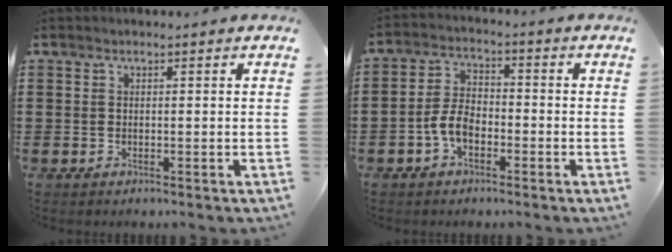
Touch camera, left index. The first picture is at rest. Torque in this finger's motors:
{"motor_torque": [0.82, 0.78, 0.35, 0.10]}